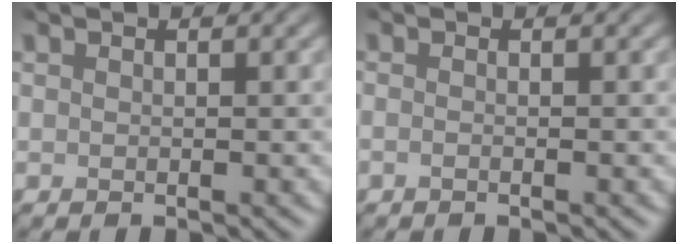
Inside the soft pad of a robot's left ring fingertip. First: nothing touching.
{"total": 0.9, "force": [-0.2, 0.4, 0.8], "torque": [-0.005, -0.007, -0.015]}